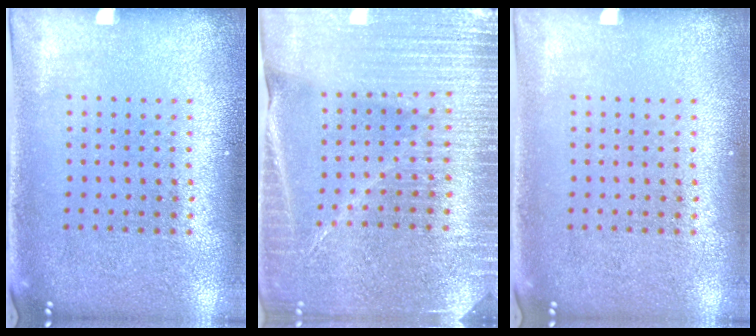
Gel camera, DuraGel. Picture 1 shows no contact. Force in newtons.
{"total": 4.3, "press": 4.0, "slide": 1.6}
{"total": 0.0}